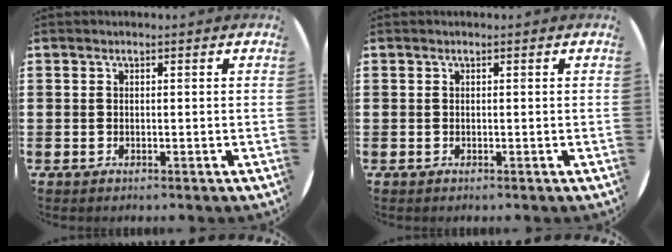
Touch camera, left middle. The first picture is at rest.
{"total": 0.0}